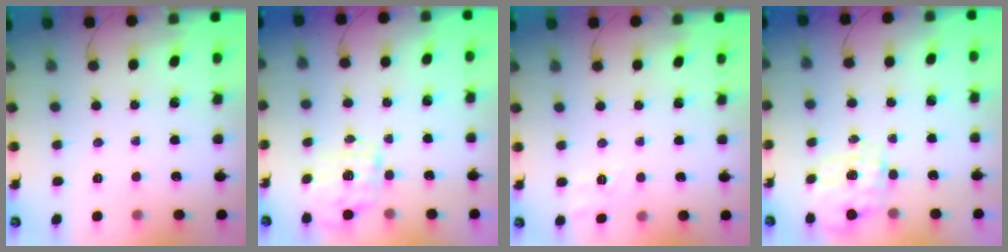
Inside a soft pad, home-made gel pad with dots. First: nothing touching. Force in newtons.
{"total": 2.2, "press": 2.1, "slide": 0.4}
{"total": 7.2, "press": 6.8, "slide": 2.1}
{"total": 4.0, "press": 3.9, "slide": 0.9}